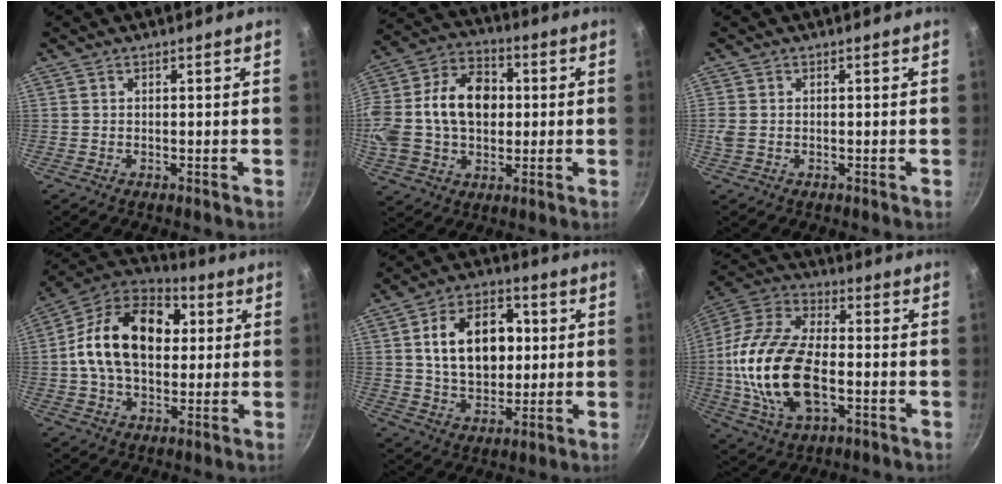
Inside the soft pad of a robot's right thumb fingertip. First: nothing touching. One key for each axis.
{"total": 21.0, "fx": 1.1, "fy": 15.1, "fz": 14.6, "tx": -0.270, "ty": 0.036, "tz": 0.012}
{"total": 1.6, "fx": -0.2, "fy": 1.1, "fz": 1.1, "tx": -0.028, "ty": -0.003, "tz": -0.001}
{"total": 20.5, "fx": 2.6, "fy": 13.9, "fz": 14.9, "tx": -0.226, "ty": 0.028, "tz": 0.023}
{"total": 16.3, "fx": 2.4, "fy": 11.2, "fz": 11.6, "tx": -0.153, "ty": 0.010, "tz": 0.039}
{"total": 22.3, "fx": -3.2, "fy": 12.5, "fz": 18.2, "tx": -0.359, "ty": 0.028, "tz": -0.064}